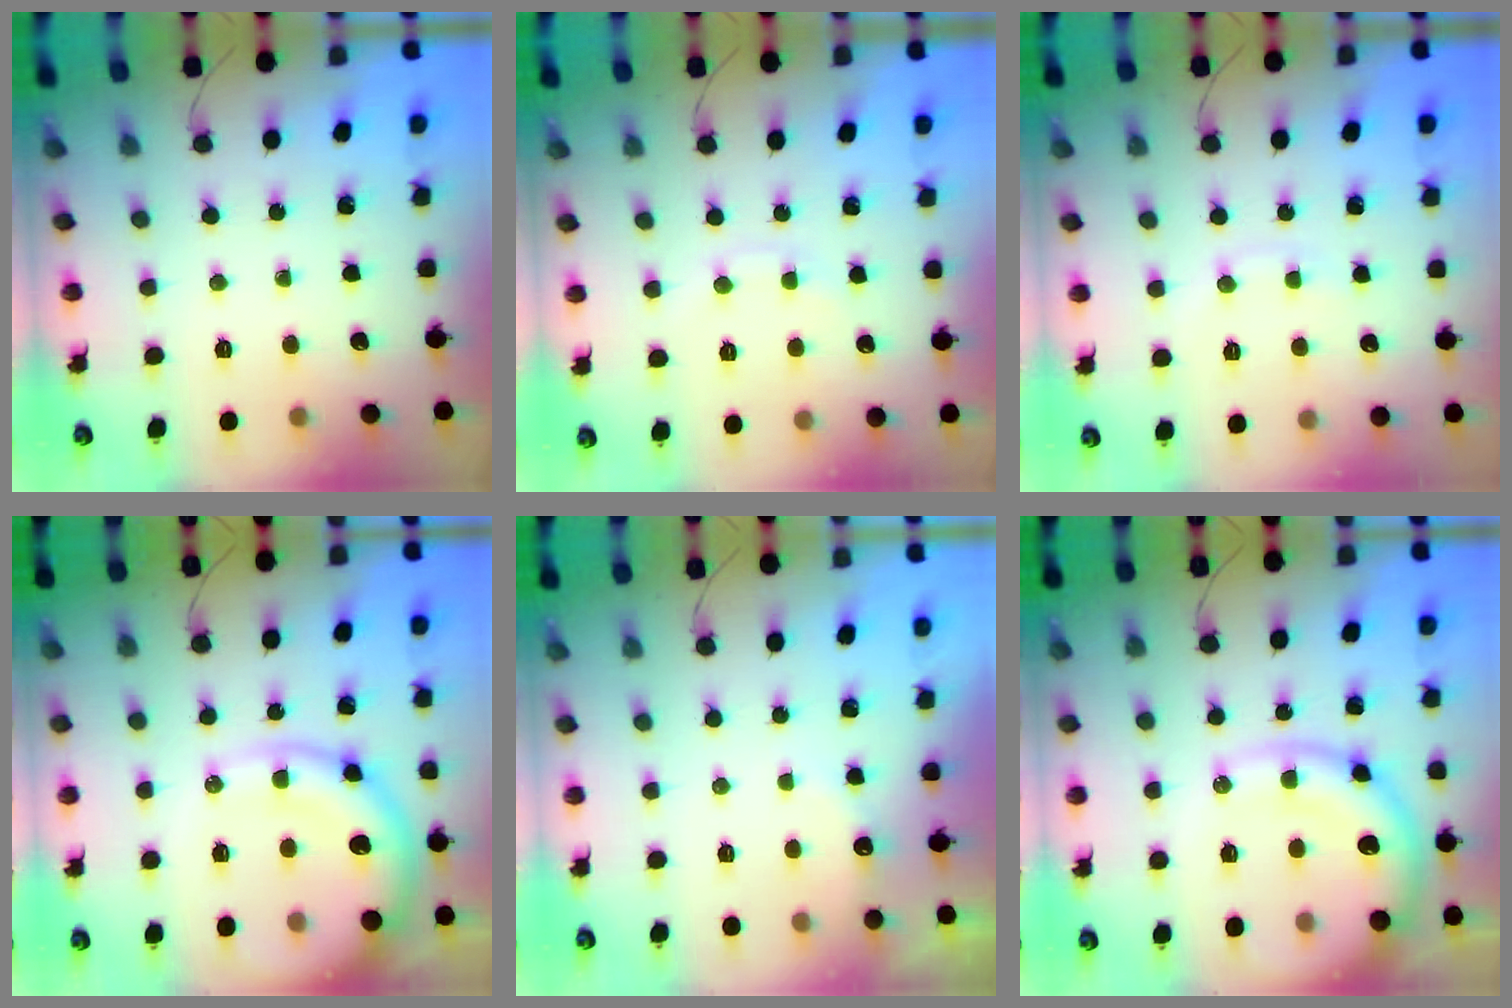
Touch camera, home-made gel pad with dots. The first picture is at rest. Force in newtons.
{"total": 4.7, "press": 4.5, "slide": 1.4}
{"total": 5.5, "press": 5.4, "slide": 1.3}
{"total": 14.6, "press": 14.1, "slide": 3.7}
{"total": 5.1, "press": 5.0, "slide": 0.8}
{"total": 16.2, "press": 15.8, "slide": 3.7}